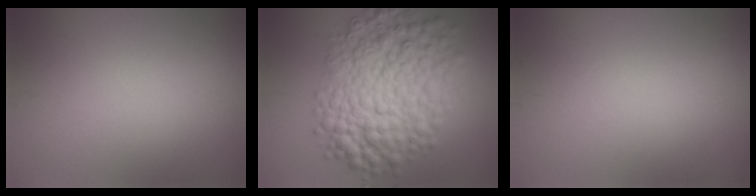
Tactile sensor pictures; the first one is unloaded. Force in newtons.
{"total": 9.4, "press": 9.4, "slide": 0.2}
{"total": 0.0}